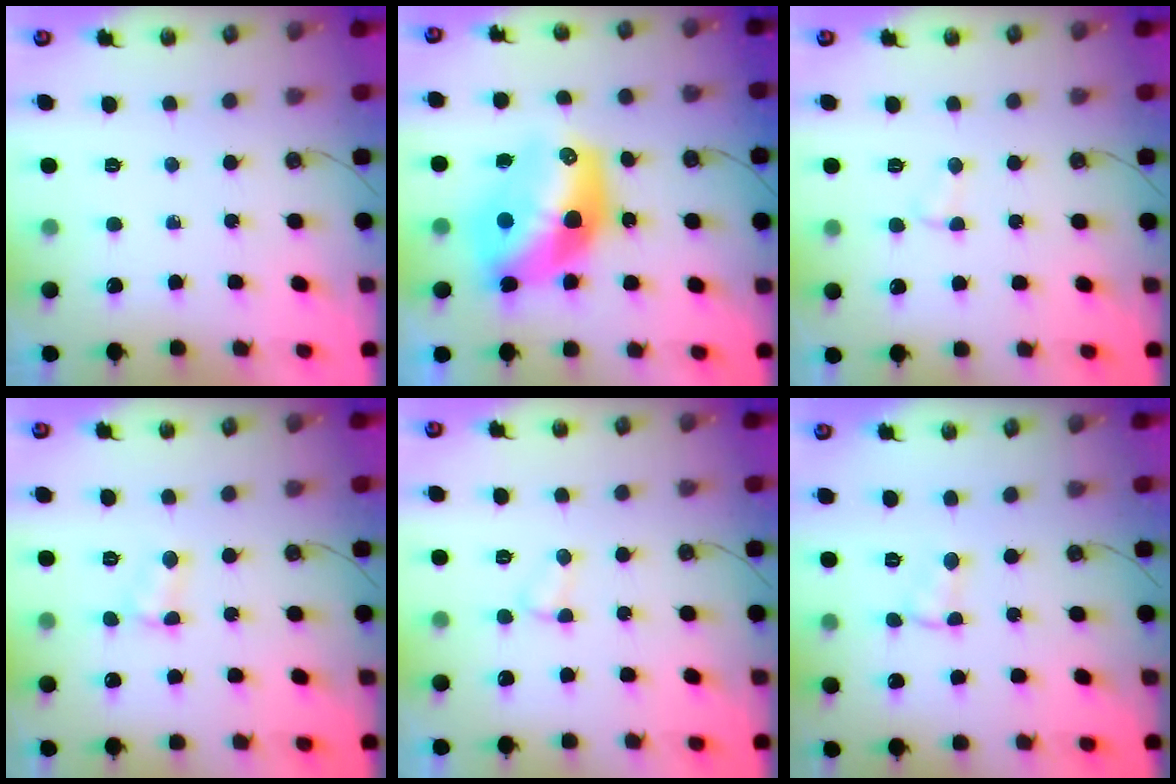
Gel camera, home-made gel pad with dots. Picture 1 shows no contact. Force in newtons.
{"total": 18.0, "press": 17.5, "slide": 4.3}
{"total": 2.6, "press": 2.6, "slide": 0.2}
{"total": 3.9, "press": 3.9, "slide": 0.4}
{"total": 2.6, "press": 2.6, "slide": 0.4}
{"total": 1.0, "press": 0.9, "slide": 0.5}